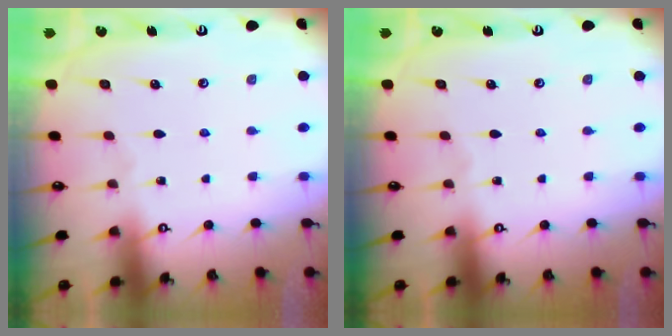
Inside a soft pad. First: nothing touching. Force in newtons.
{"total": 0.0}